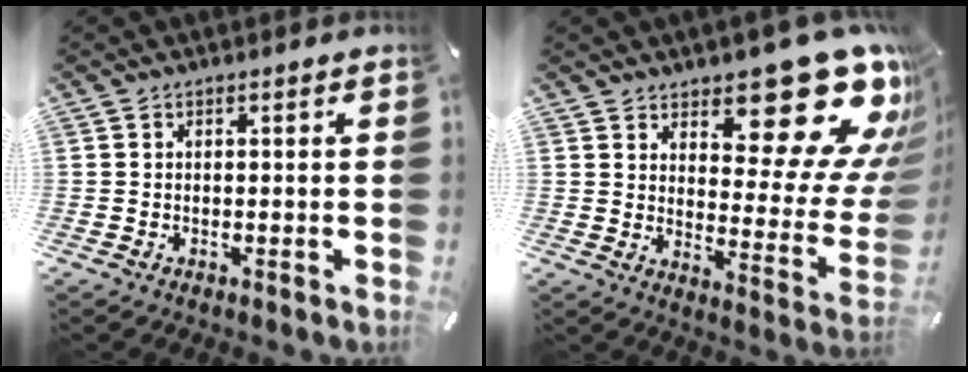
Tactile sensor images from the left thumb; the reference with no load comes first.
{"total": 20.6, "force": [14.2, 8.8, 12.0], "torque": [-0.125, -0.125, 0.233]}